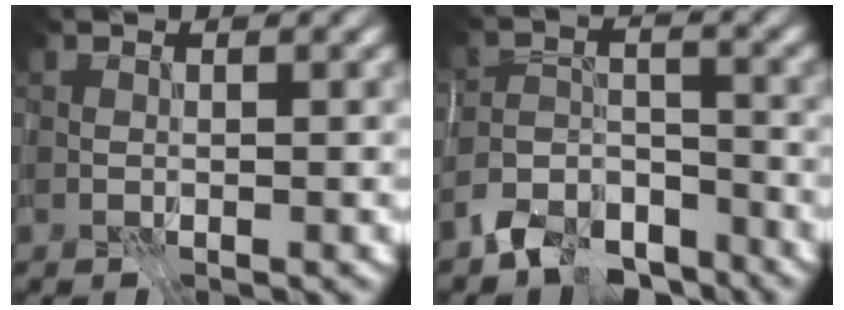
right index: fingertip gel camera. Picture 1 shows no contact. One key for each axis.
{"total": 5.8, "fx": -4.9, "fy": 2.7, "fz": 1.8, "tx": -0.026, "ty": -0.004, "tz": -0.099}